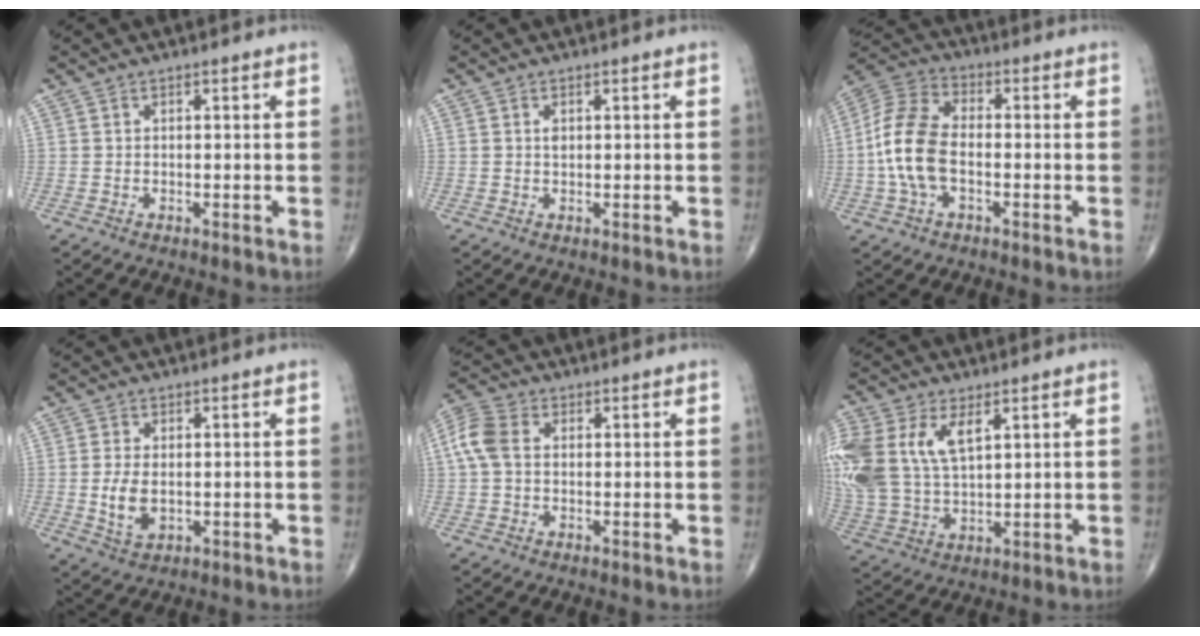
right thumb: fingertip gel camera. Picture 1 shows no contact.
{"total": 1.1, "force": [0.3, 0.7, 0.8], "torque": [-0.010, -0.001, 0.006]}
{"total": 12.6, "force": [-1.8, 7.2, 10.2], "torque": [-0.220, 0.030, -0.041]}
{"total": 5.5, "force": [-0.4, 3.3, 4.4], "torque": [-0.084, -0.010, -0.002]}
{"total": 6.7, "force": [0.7, 4.6, 4.8], "torque": [-0.120, 0.022, 0.009]}
{"total": 18.8, "force": [6.4, 10.9, 13.9], "torque": [-0.338, 0.004, 0.128]}